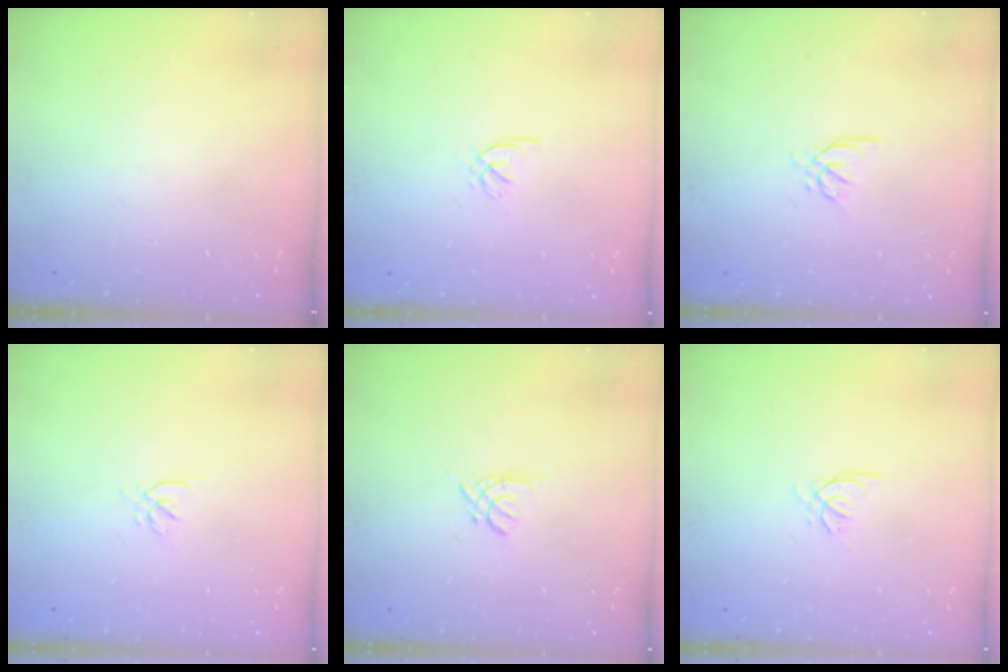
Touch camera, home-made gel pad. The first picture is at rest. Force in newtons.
{"total": 2.0, "press": 1.9, "slide": 0.6}
{"total": 3.7, "press": 3.6, "slide": 0.7}
{"total": 1.7, "press": 1.6, "slide": 0.5}
{"total": 2.5, "press": 2.5, "slide": 0.6}
{"total": 1.4, "press": 1.3, "slide": 0.3}